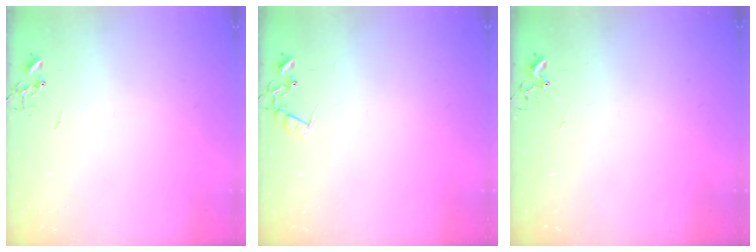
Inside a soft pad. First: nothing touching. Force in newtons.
{"total": 7.1, "press": 7.1, "slide": 0.5}
{"total": 5.1, "press": 5.1, "slide": 0.3}